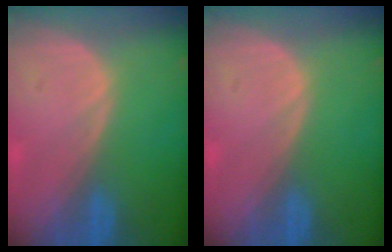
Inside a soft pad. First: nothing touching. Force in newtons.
{"total": 0.0}